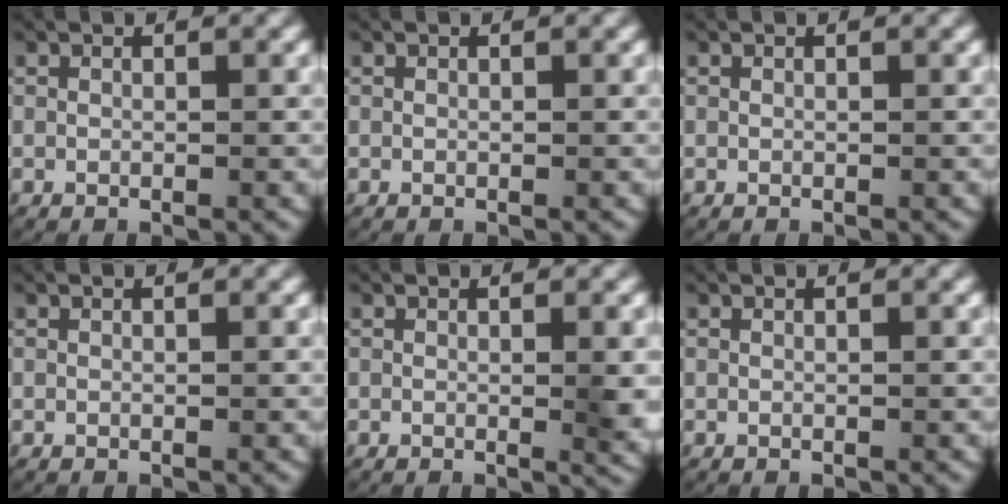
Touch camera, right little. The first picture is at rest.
{"total": 0.0}
{"total": 0.0}
{"total": 0.0}
{"total": 1.8, "force": [0.0, 0.2, 1.8], "torque": [-0.021, -0.003, -0.002]}
{"total": 0.0}